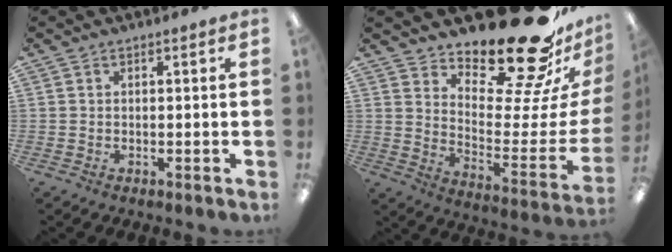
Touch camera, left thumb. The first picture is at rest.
{"total": 23.9, "force": [18.8, 7.6, 12.7], "torque": [-0.159, -0.145, 0.306]}